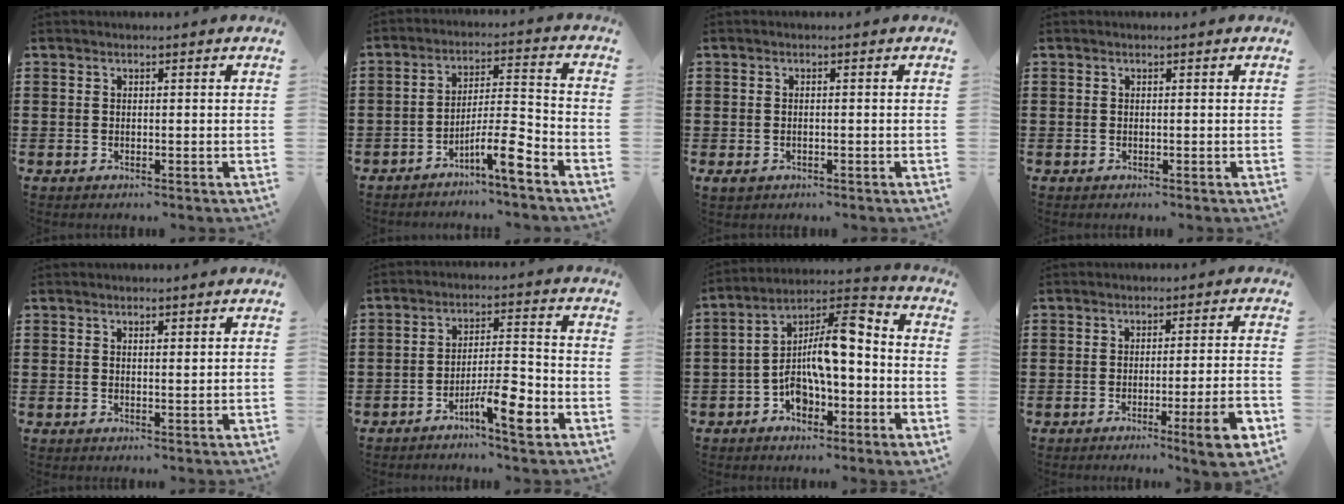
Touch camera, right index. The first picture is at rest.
{"total": 7.9, "force": [-5.3, 0.8, 5.7], "torque": [-0.090, 0.006, -0.096]}
{"total": 0.9, "force": [-0.4, 0.4, 0.7], "torque": [-0.016, 0.000, -0.008]}
{"total": 0.0}
{"total": 0.8, "force": [0.6, 0.1, 0.5], "torque": [-0.011, 0.000, 0.012]}
{"total": 7.5, "force": [-4.3, 1.5, 5.9], "torque": [-0.104, 0.004, -0.076]}
{"total": 10.7, "force": [-2.1, 4.6, 9.5], "torque": [-0.161, -0.006, -0.047]}
{"total": 6.7, "force": [-2.9, 0.0, 6.1], "torque": [-0.096, -0.009, -0.047]}